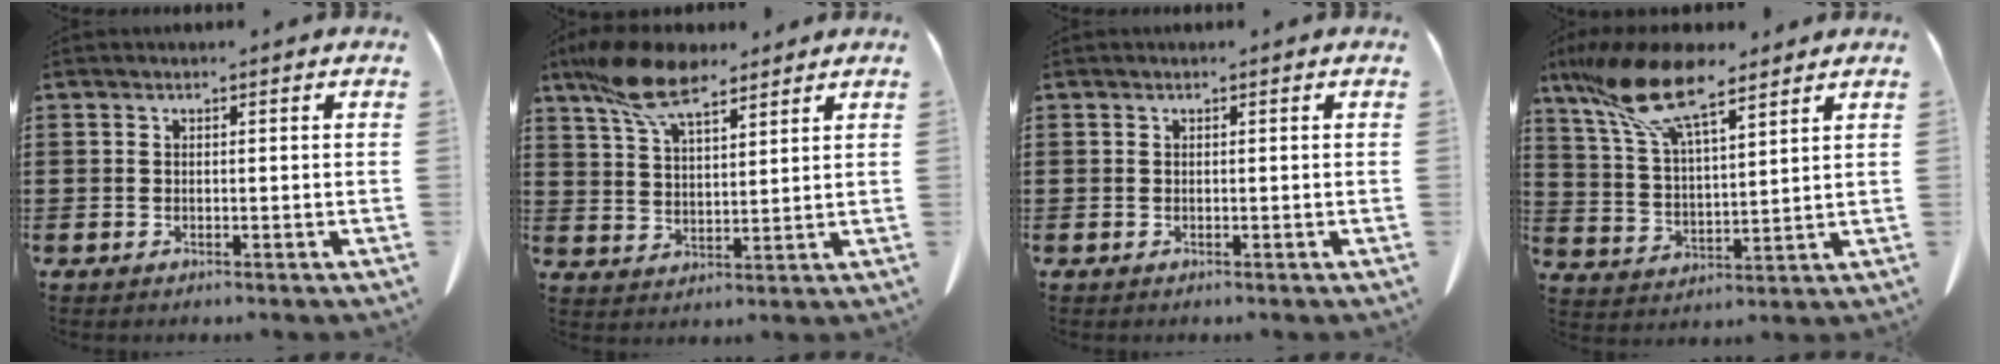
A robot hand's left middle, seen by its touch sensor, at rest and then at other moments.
{"total": 10.9, "force": [7.8, 3.7, 6.6], "torque": [-0.147, -0.009, 0.148]}
{"total": 0.0}
{"total": 13.0, "force": [9.6, 3.5, 8.0], "torque": [-0.189, -0.023, 0.172]}